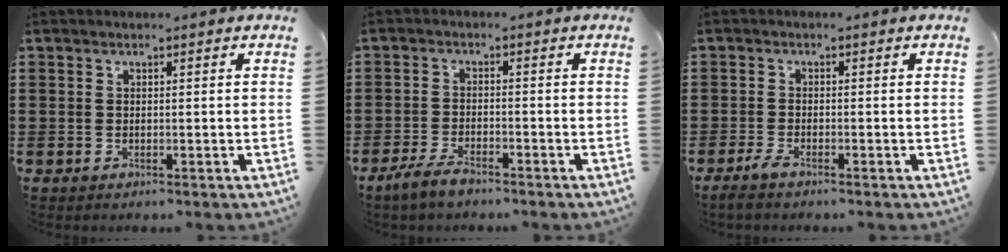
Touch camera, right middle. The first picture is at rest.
{"total": 3.1, "force": [-2.4, 1.0, 1.8], "torque": [-0.047, 0.004, -0.050]}
{"total": 1.8, "force": [-1.3, 0.3, 1.2], "torque": [-0.036, -0.005, -0.030]}